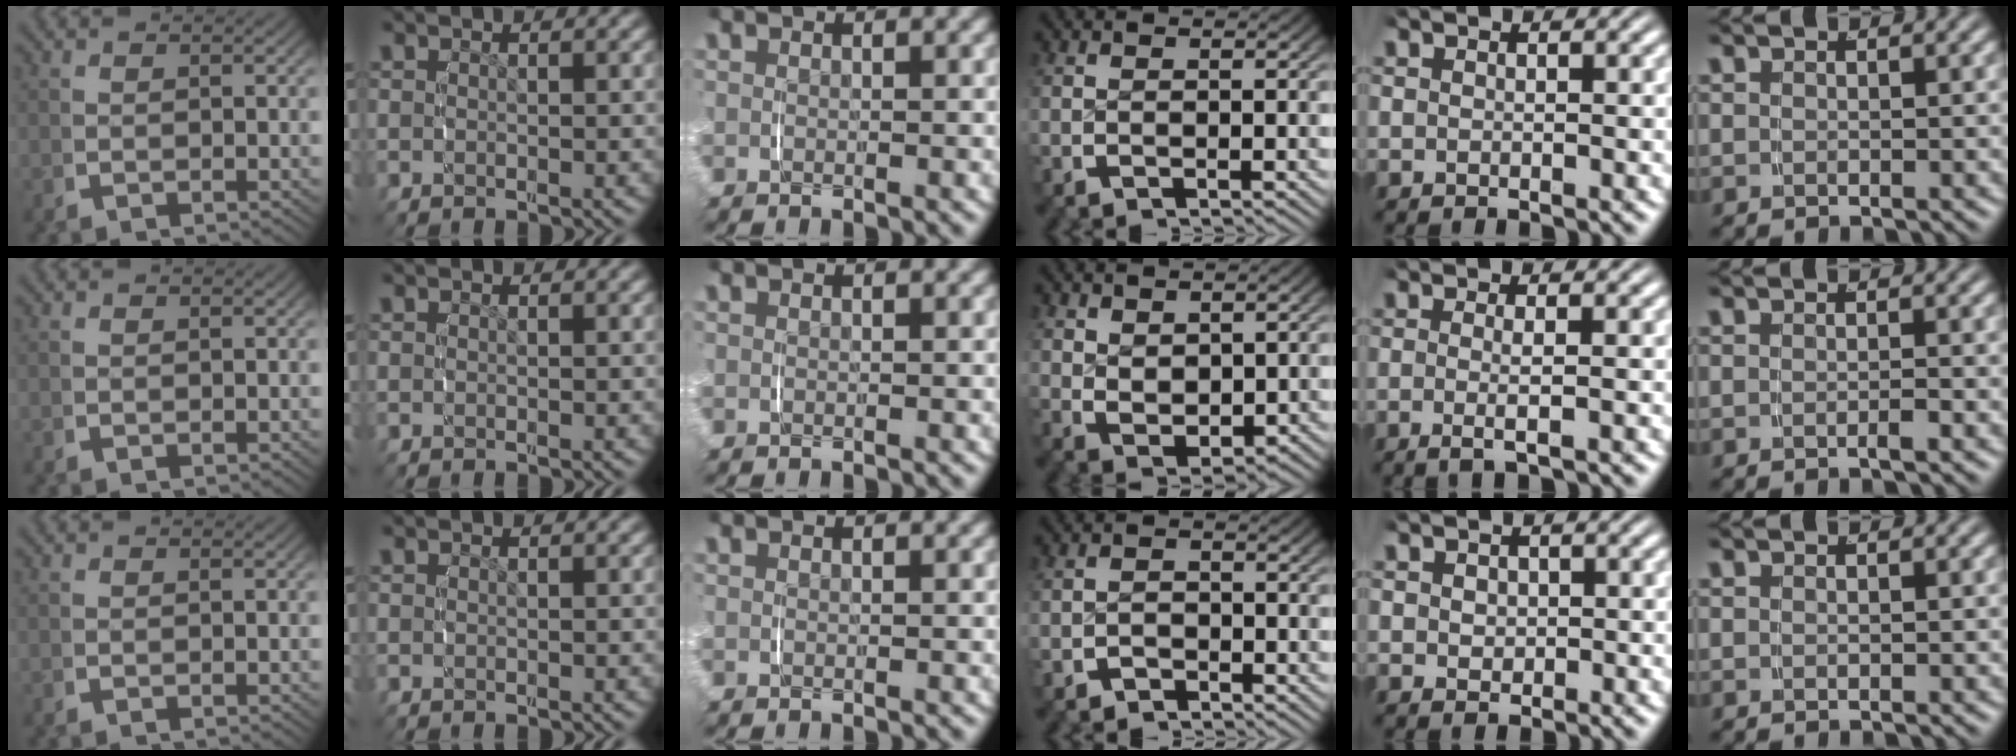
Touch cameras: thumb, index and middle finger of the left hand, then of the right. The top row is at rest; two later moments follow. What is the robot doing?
{"motion": "lift_and_place", "object": "pen bag"}